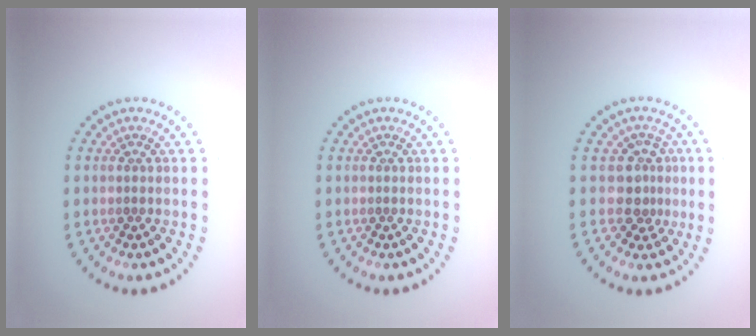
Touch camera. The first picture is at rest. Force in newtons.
{"total": 0.0}
{"total": 2.6, "press": 1.8, "slide": 1.9}